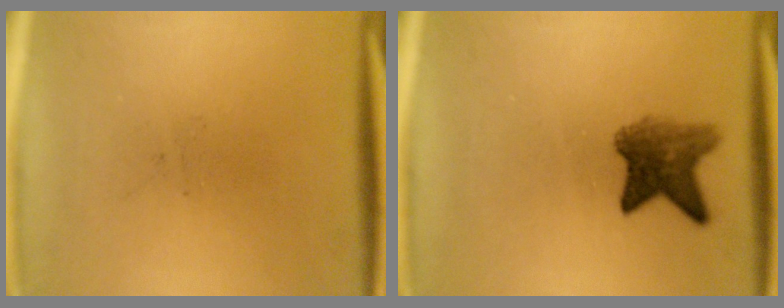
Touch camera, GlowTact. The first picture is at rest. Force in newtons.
{"total": 5.6}